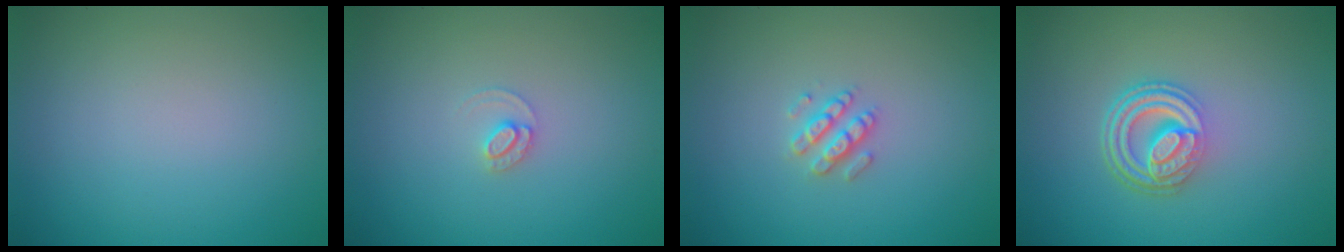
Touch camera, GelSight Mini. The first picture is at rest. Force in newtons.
{"total": 1.2, "press": 1.2, "slide": 0.0}
{"total": 2.1, "press": 2.0, "slide": 0.5}
{"total": 4.7, "press": 3.4, "slide": 3.3}